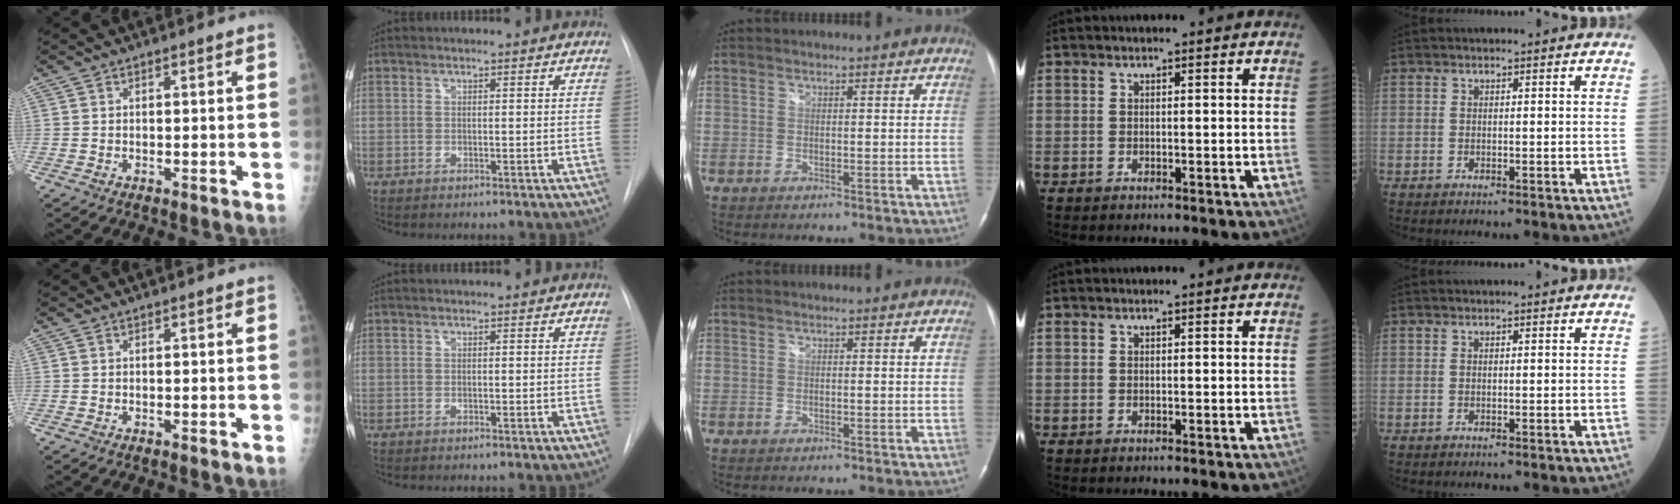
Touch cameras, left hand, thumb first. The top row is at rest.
{}